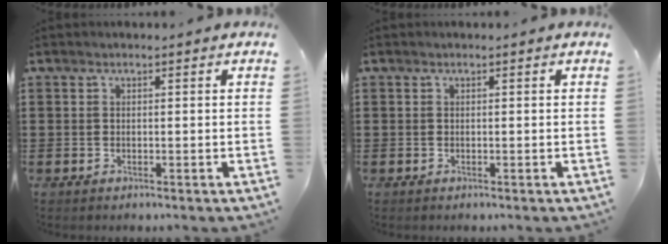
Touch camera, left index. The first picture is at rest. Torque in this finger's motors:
{"motor_torque": [0.00, 0.01, -0.01, 0.00]}